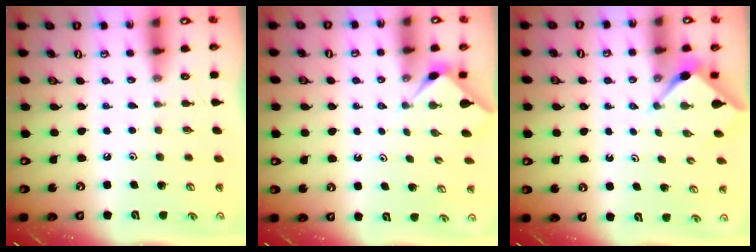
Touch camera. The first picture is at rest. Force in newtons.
{"total": 3.4, "press": 3.4, "slide": 0.4}
{"total": 3.0, "press": 2.9, "slide": 0.3}